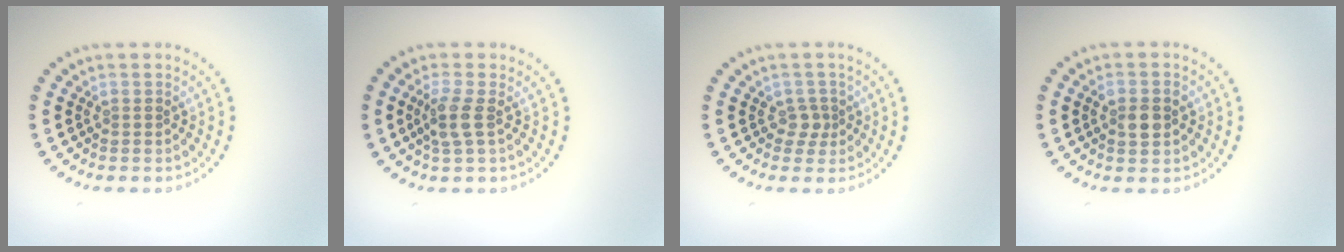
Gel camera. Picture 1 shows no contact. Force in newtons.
{"total": 2.1, "press": 1.8, "slide": 1.1}
{"total": 1.3, "press": 1.1, "slide": 0.8}
{"total": 2.6, "press": 2.6, "slide": 0.2}